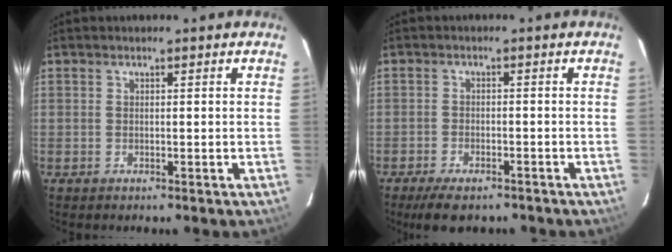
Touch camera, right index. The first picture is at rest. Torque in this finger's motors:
{"motor_torque": [0.56, -0.47, 0.13, 0.03]}